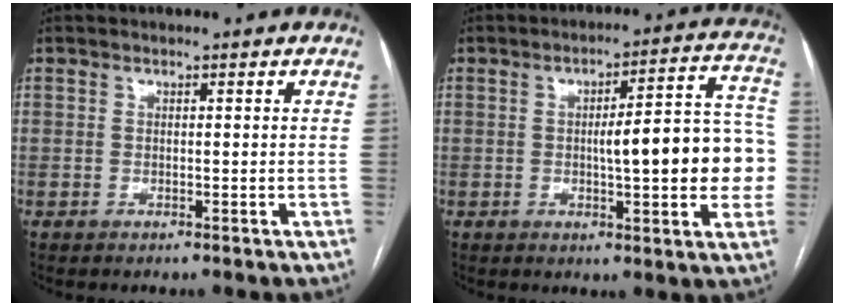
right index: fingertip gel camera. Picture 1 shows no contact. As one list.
[{"total": 14.2, "force": [-1.2, 2.9, 13.9], "torque": [-0.173, 0.031, -0.010]}]